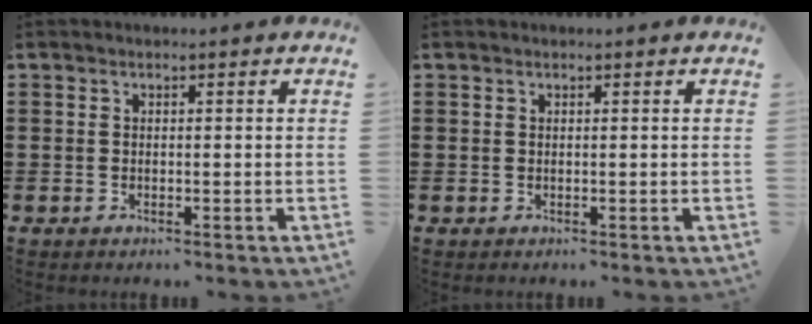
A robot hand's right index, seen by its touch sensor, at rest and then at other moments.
{"total": 0.0}